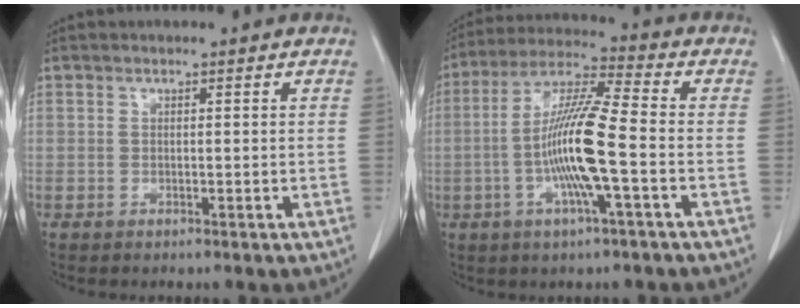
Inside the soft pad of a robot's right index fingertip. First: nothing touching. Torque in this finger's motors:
{"motor_torque": [1.83, -0.31, 0.43, 0.21]}